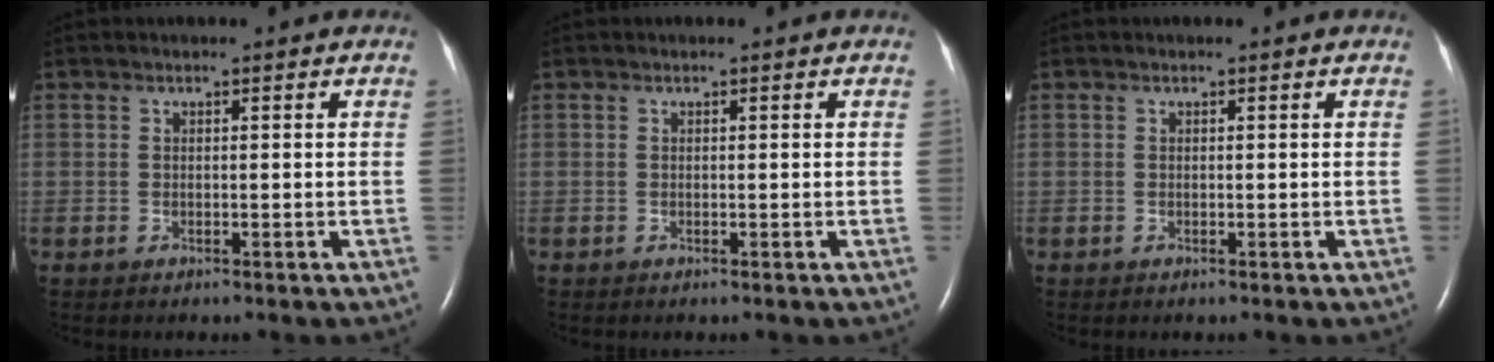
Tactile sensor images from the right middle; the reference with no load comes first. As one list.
[{"total": 0.0}, {"total": 0.0}]